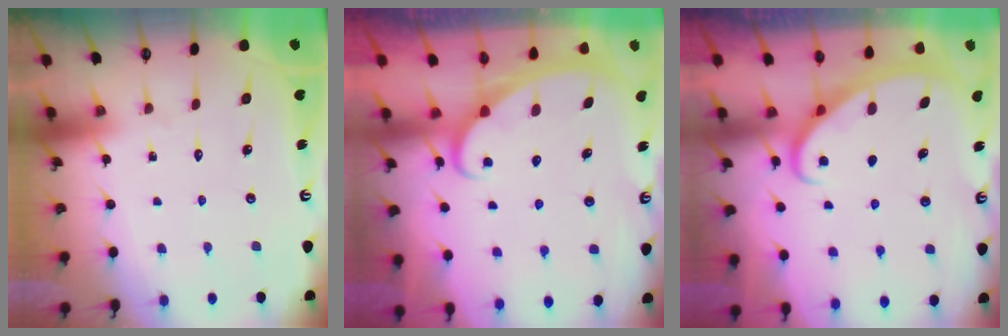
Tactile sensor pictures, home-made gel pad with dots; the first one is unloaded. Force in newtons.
{"total": 2.5, "press": 2.5, "slide": 0.3}
{"total": 2.9, "press": 2.9, "slide": 0.3}